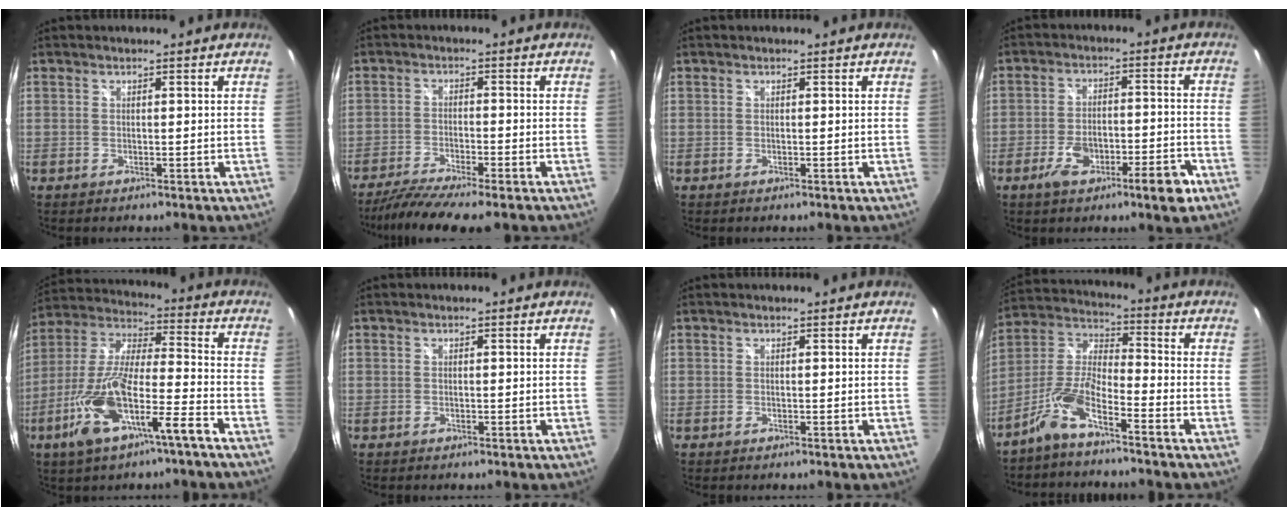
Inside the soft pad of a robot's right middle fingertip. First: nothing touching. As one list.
[{"total": 9.0, "force": [-7.5, 0.4, 5.0], "torque": [-0.115, -0.027, -0.128]}, {"total": 0.0}, {"total": 9.5, "force": [-5.4, 2.7, 7.3], "torque": [-0.133, 0.001, -0.078]}, {"total": 16.7, "force": [-9.0, 3.2, 13.7], "torque": [-0.279, -0.021, -0.168]}, {"total": 0.0}, {"total": 0.8, "force": [0.8, -0.2, 0.1], "torque": [-0.007, -0.001, 0.010]}, {"total": 8.1, "force": [-5.7, 1.6, 5.6], "torque": [-0.134, 0.013, -0.117]}]